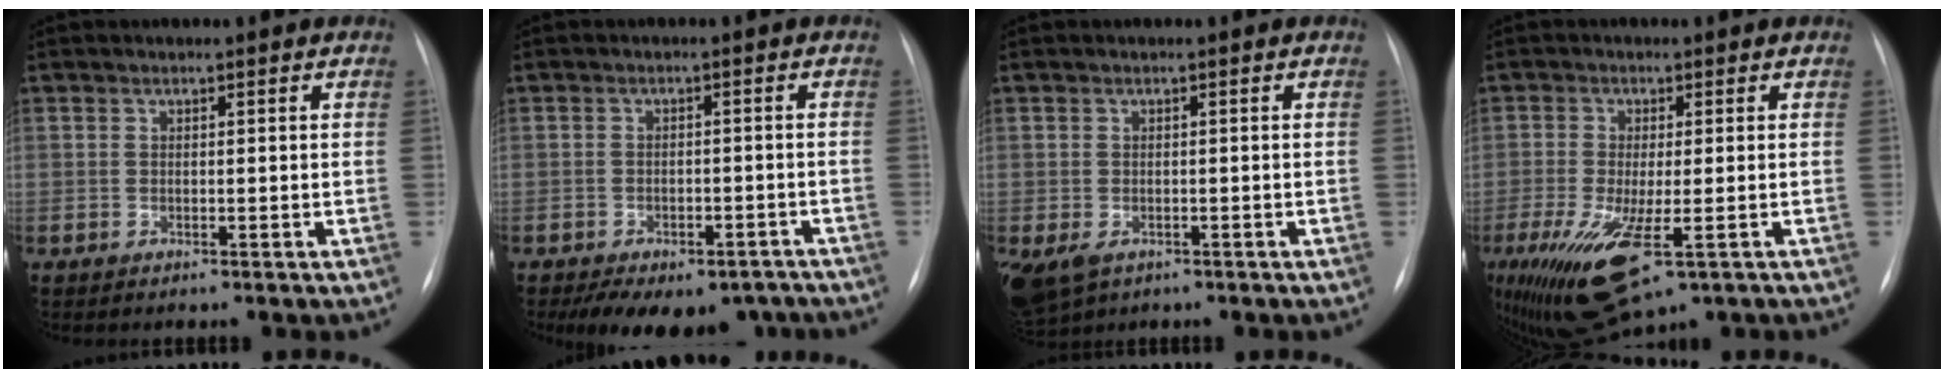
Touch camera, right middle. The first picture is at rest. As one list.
[{"total": 13.9, "force": [-10.0, 7.5, 5.9], "torque": [-0.100, 0.010, -0.119]}, {"total": 6.5, "force": [-3.2, 4.5, 3.3], "torque": [-0.079, -0.008, -0.044]}, {"total": 10.6, "force": [-4.8, 3.0, 8.9], "torque": [-0.163, -0.028, -0.074]}]